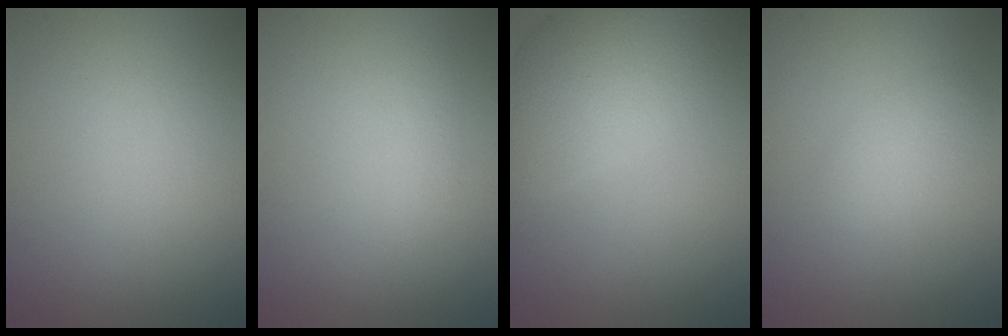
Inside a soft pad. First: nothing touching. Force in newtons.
{"total": 0.7, "press": 0.7, "slide": 0.0}
{"total": 7.4, "press": 7.4, "slide": 0.1}
{"total": 1.8, "press": 1.8, "slide": 0.2}